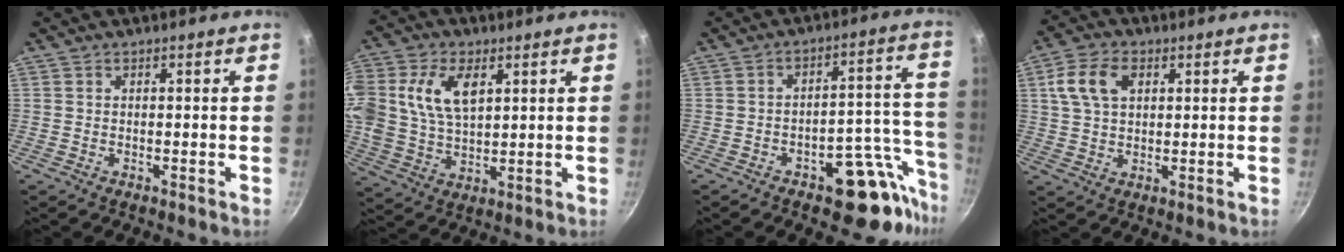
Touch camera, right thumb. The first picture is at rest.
{"total": 16.2, "force": [4.8, 10.2, 11.6], "torque": [-0.244, -0.005, 0.091]}
{"total": 13.6, "force": [-8.7, 5.6, 8.8], "torque": [-0.061, 0.095, -0.118]}
{"total": 8.6, "force": [2.8, 5.5, 5.9], "torque": [-0.110, 0.007, 0.050]}